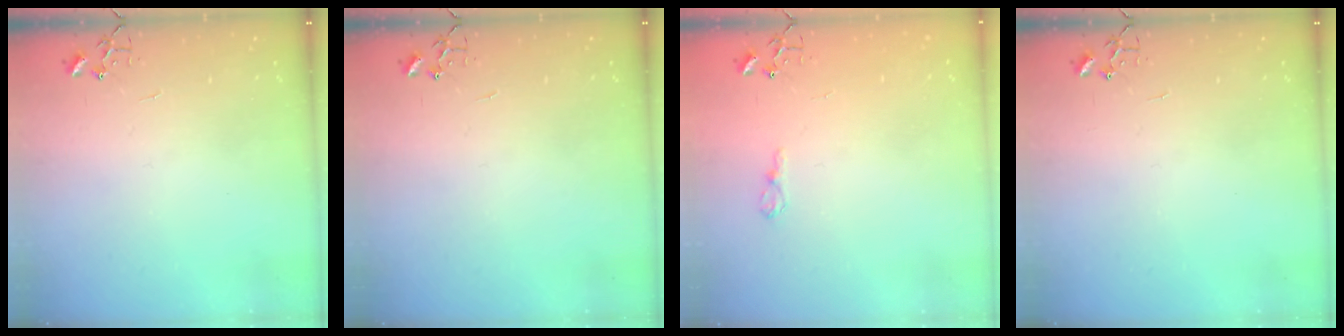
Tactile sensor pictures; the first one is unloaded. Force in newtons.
{"total": 0.0}
{"total": 7.3, "press": 7.3, "slide": 0.9}
{"total": 0.0}